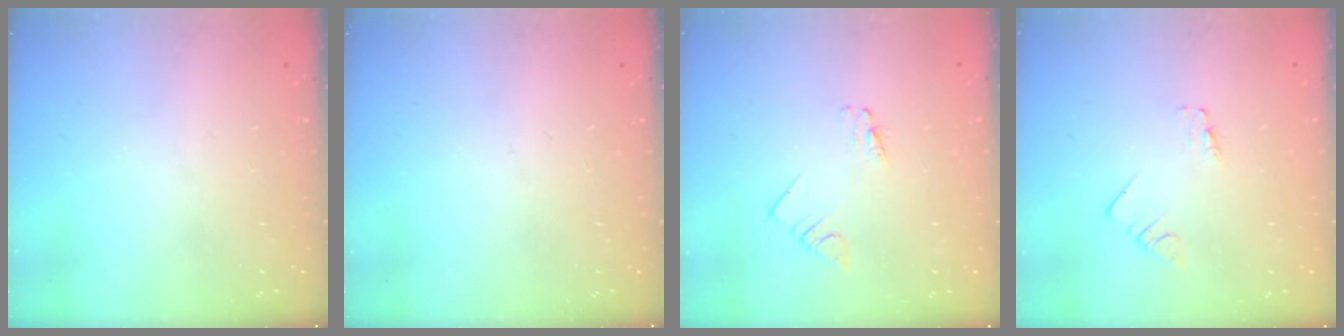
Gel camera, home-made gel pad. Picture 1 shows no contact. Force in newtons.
{"total": 0.0}
{"total": 1.1, "press": 1.1, "slide": 0.0}
{"total": 0.0}